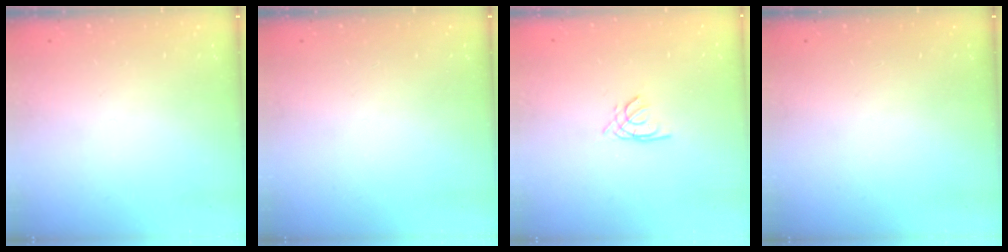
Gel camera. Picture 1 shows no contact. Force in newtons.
{"total": 0.0}
{"total": 1.7, "press": 1.7, "slide": 0.4}
{"total": 0.0}